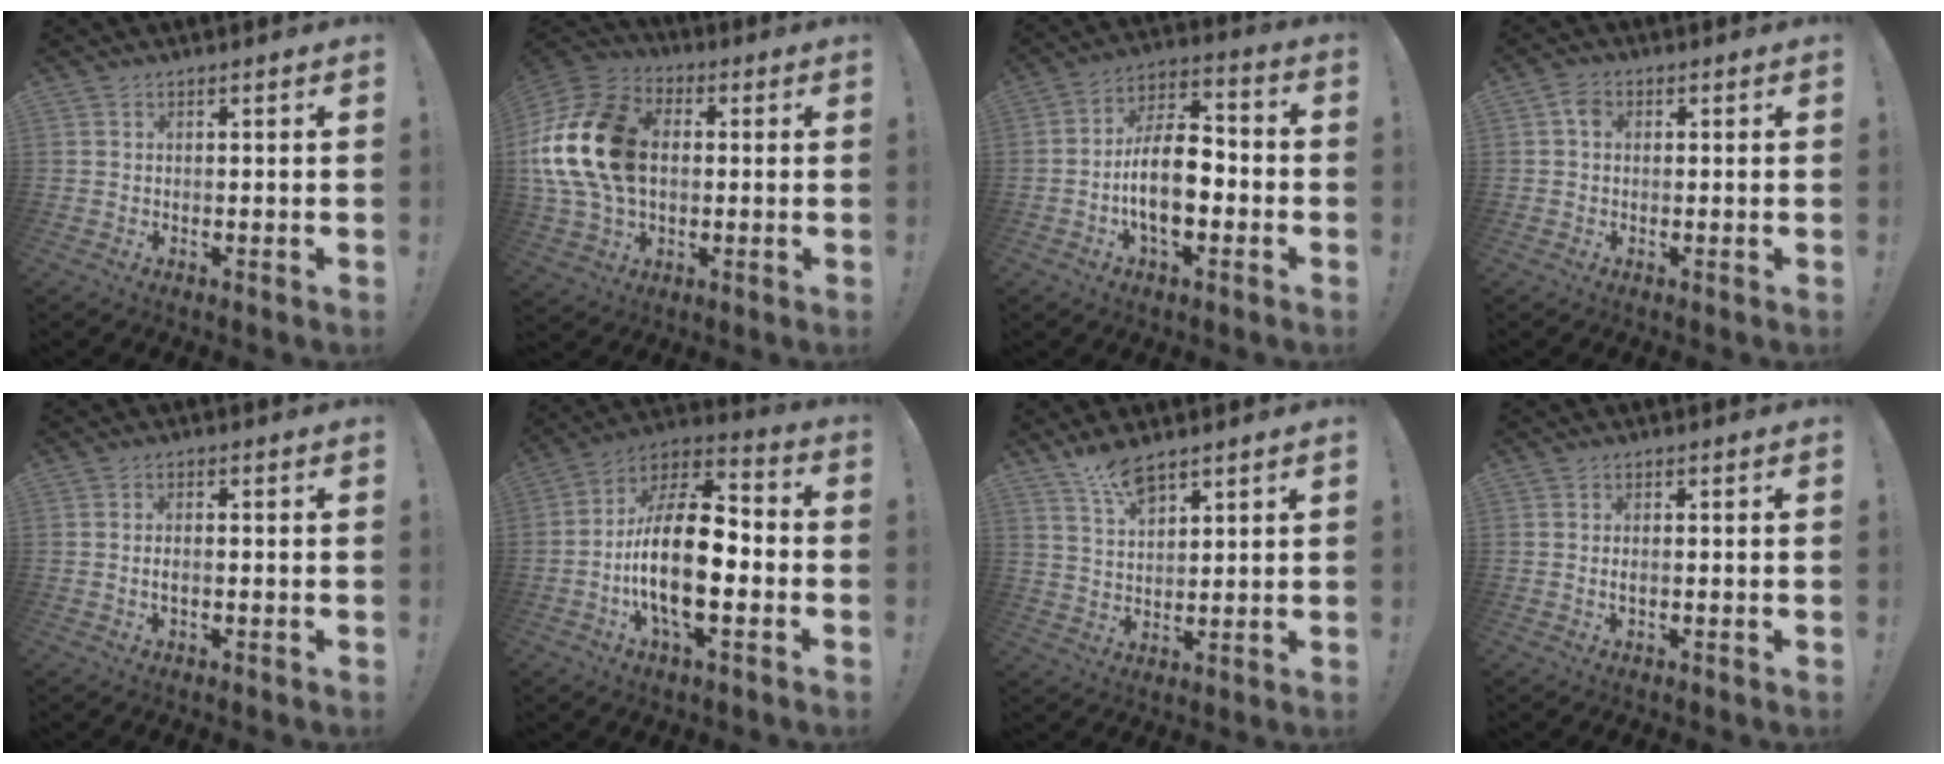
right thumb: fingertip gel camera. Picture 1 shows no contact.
{"total": 22.5, "force": [2.1, 16.1, 15.6], "torque": [-0.283, 0.013, 0.047]}
{"total": 14.8, "force": [-4.0, 7.9, 11.9], "torque": [-0.225, 0.020, -0.071]}
{"total": 3.2, "force": [0.3, 2.3, 2.1], "torque": [-0.047, 0.011, 0.008]}
{"total": 1.9, "force": [-0.3, 0.8, 1.7], "torque": [-0.030, 0.005, -0.006]}
{"total": 20.7, "force": [-4.0, 9.4, 18.0], "torque": [-0.342, 0.014, -0.066]}
{"total": 7.7, "force": [6.0, 2.4, 4.2], "torque": [-0.072, -0.032, 0.107]}
{"total": 1.2, "force": [0.0, 0.5, 1.1], "torque": [-0.023, 0.003, -0.001]}